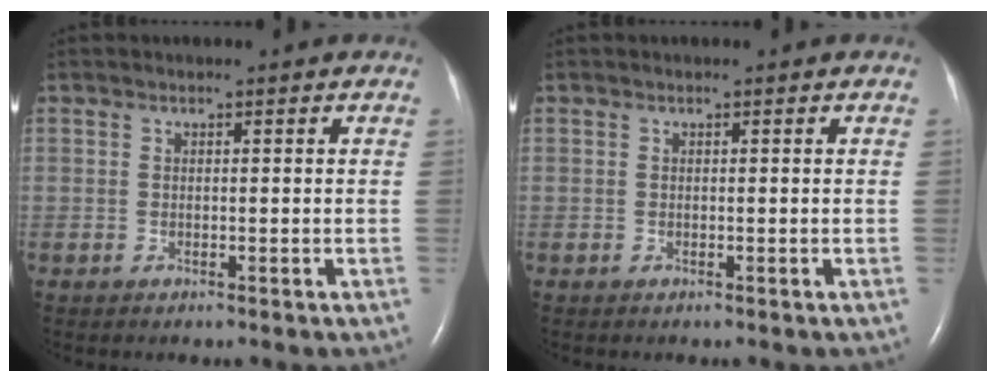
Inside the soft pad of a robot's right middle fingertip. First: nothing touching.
{"total": 0.0}